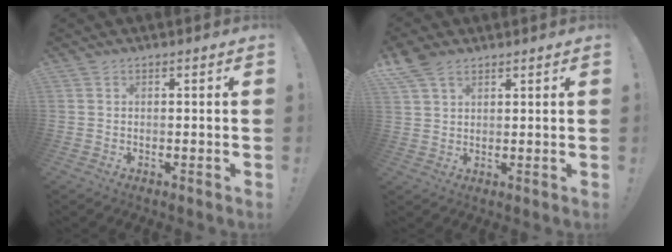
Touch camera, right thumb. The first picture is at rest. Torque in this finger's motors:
{"motor_torque": [0.05, 0.28, 0.82, 0.59, 0.05]}